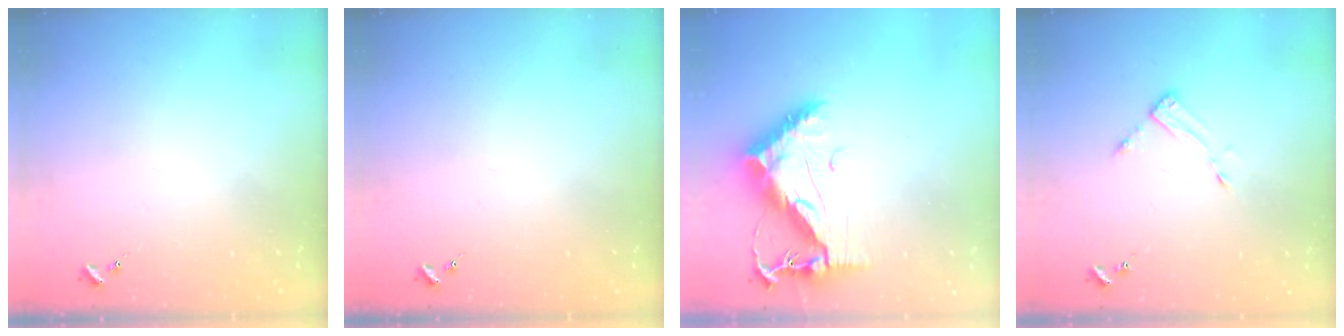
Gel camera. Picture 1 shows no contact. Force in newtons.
{"total": 0.0}
{"total": 13.2, "press": 13.2, "slide": 1.2}
{"total": 3.0, "press": 3.0, "slide": 0.3}